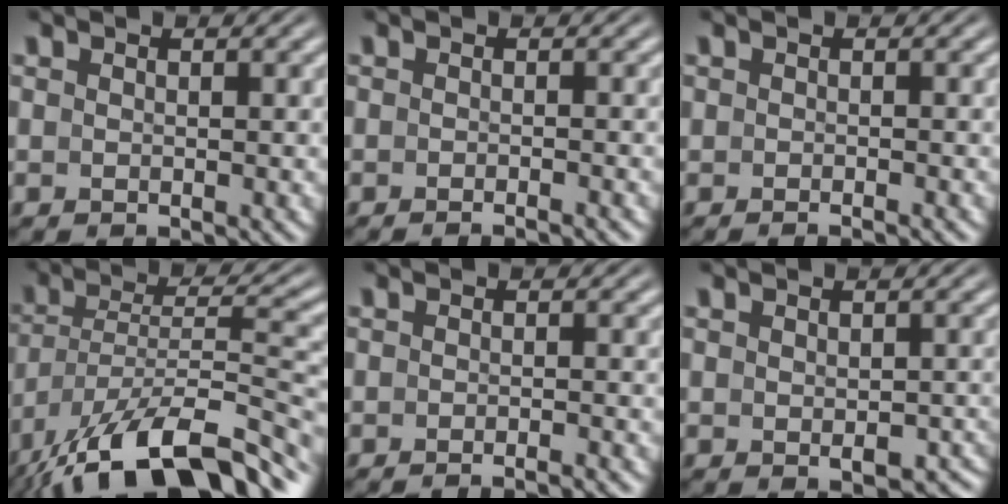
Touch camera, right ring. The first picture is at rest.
{"total": 1.7, "force": [-1.7, -0.3, 0.5], "torque": [-0.004, 0.002, -0.027]}
{"total": 1.2, "force": [-1.2, -0.2, 0.2], "torque": [0.000, 0.000, -0.018]}
{"total": 11.7, "force": [-8.2, 4.2, 7.2], "torque": [-0.136, -0.038, -0.099]}
{"total": 2.1, "force": [-2.0, -0.3, 0.5], "torque": [-0.006, 0.002, -0.034]}
{"total": 2.3, "force": [-1.4, 0.9, 1.5], "torque": [-0.022, -0.015, -0.015]}